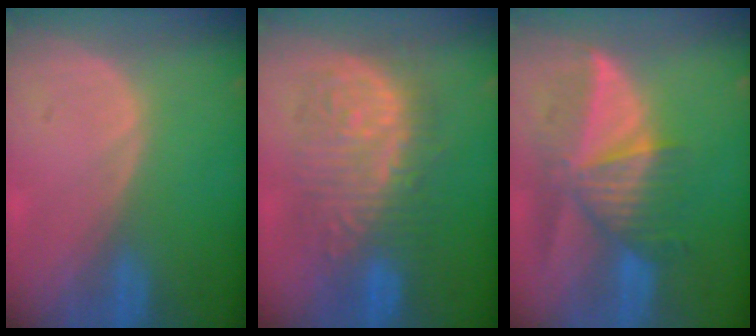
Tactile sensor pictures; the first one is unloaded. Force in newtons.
{"total": 10.3, "press": 10.3, "slide": 0.5}
{"total": 8.7, "press": 8.0, "slide": 3.5}